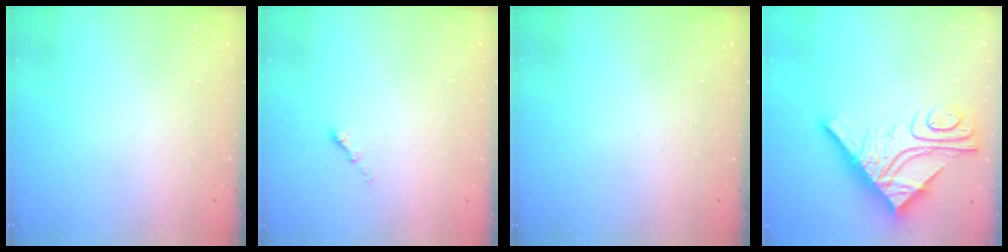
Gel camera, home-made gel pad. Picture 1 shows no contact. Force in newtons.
{"total": 1.1, "press": 1.0, "slide": 0.5}
{"total": 0.0}
{"total": 16.8, "press": 16.8, "slide": 1.5}